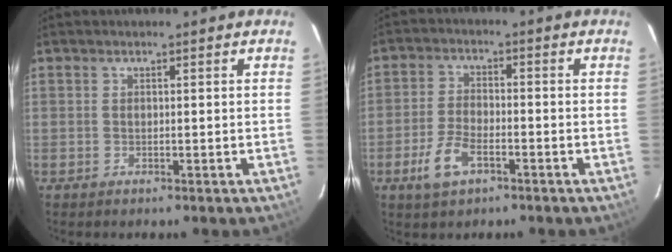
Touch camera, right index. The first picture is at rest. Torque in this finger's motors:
{"motor_torque": [0.69, -0.55, 0.38, 0.08]}